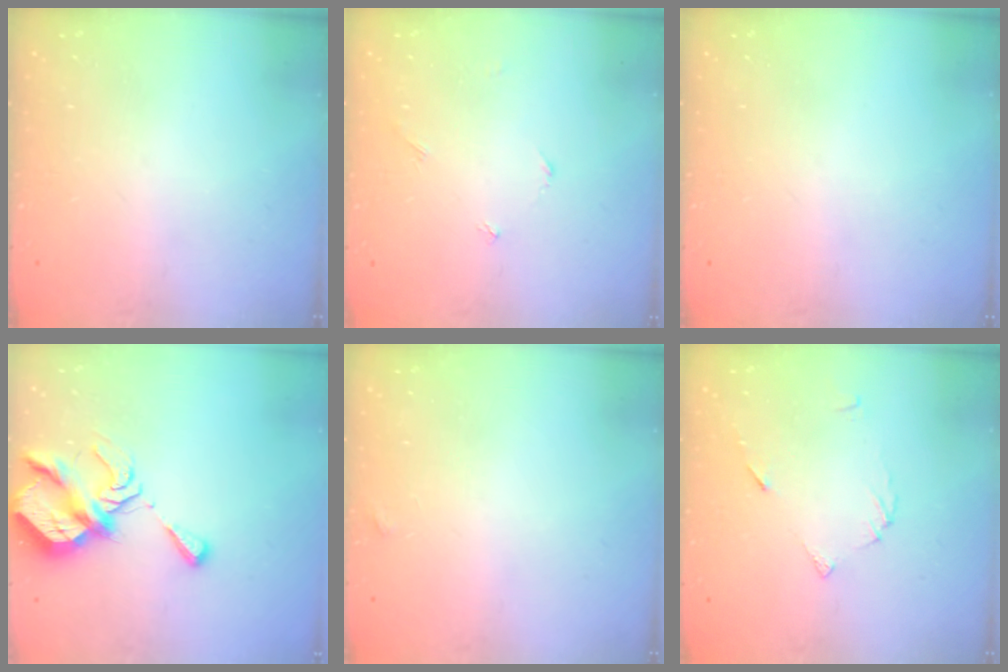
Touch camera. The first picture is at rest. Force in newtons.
{"total": 1.8, "press": 1.8, "slide": 0.2}
{"total": 0.0}
{"total": 12.1, "press": 12.1, "slide": 0.9}
{"total": 3.8, "press": 3.8, "slide": 0.4}
{"total": 6.0, "press": 6.0, "slide": 0.6}